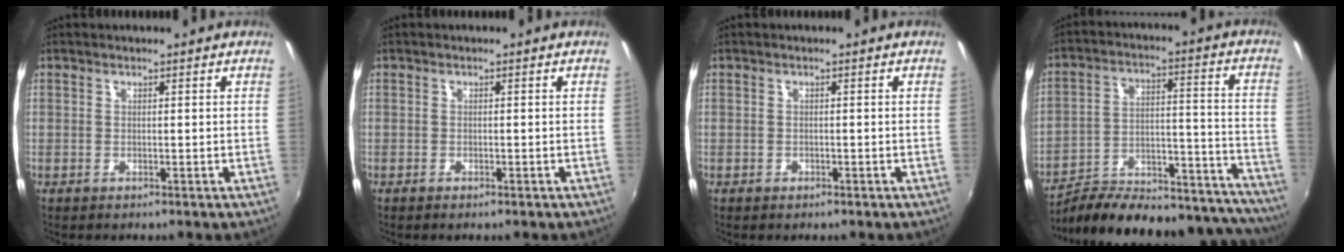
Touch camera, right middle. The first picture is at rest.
{"total": 0.8, "force": [-0.7, 0.3, 0.4], "torque": [-0.009, -0.003, -0.013]}
{"total": 0.9, "force": [-0.6, 0.7, 0.2], "torque": [-0.005, -0.002, -0.009]}
{"total": 28.2, "force": [-24.3, 8.2, 11.6], "torque": [-0.169, 0.025, -0.324]}